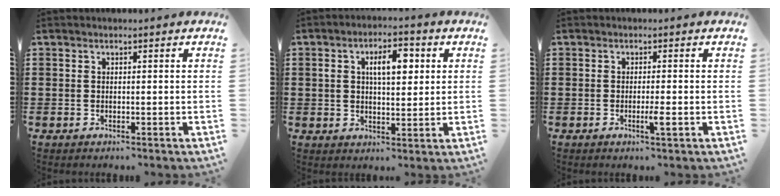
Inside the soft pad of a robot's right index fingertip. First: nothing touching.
{"total": 6.4, "force": [1.8, 2.9, 5.4], "torque": [-0.090, 0.005, 0.023]}
{"total": 2.3, "force": [-1.0, 0.0, 2.1], "torque": [-0.042, -0.007, -0.020]}